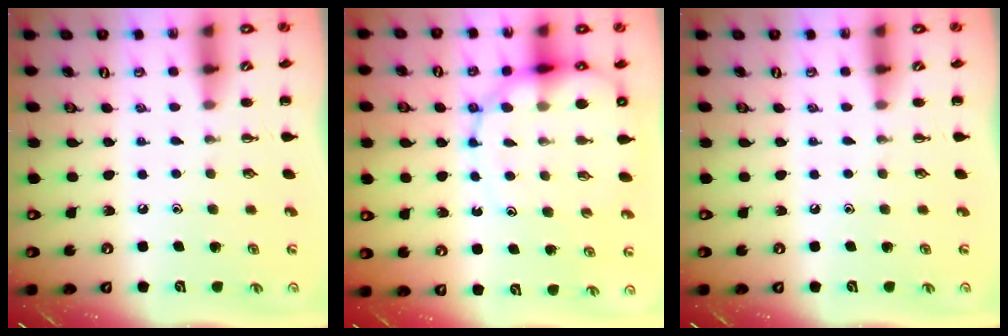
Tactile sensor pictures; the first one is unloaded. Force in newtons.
{"total": 13.8, "press": 13.3, "slide": 3.9}
{"total": 0.0}